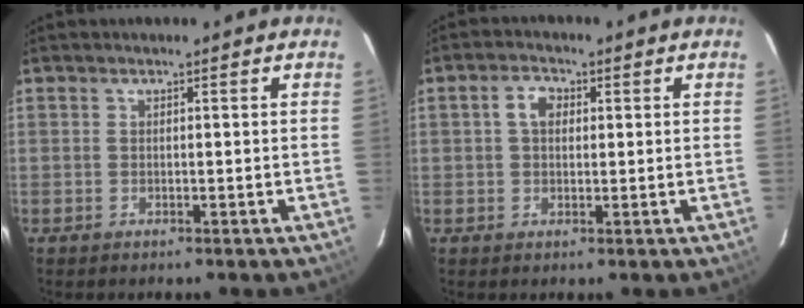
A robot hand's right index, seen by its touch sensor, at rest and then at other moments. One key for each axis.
{"total": 3.6, "fx": 0.7, "fy": 2.6, "fz": 2.4, "tx": -0.044, "ty": 0.014, "tz": 0.012}